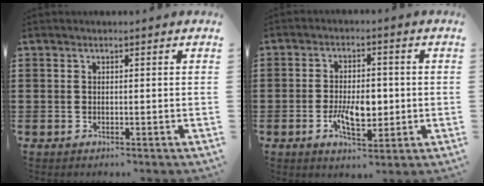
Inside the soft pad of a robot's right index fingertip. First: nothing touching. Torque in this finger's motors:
{"motor_torque": [2.14, 0.00, 0.82, 0.07]}